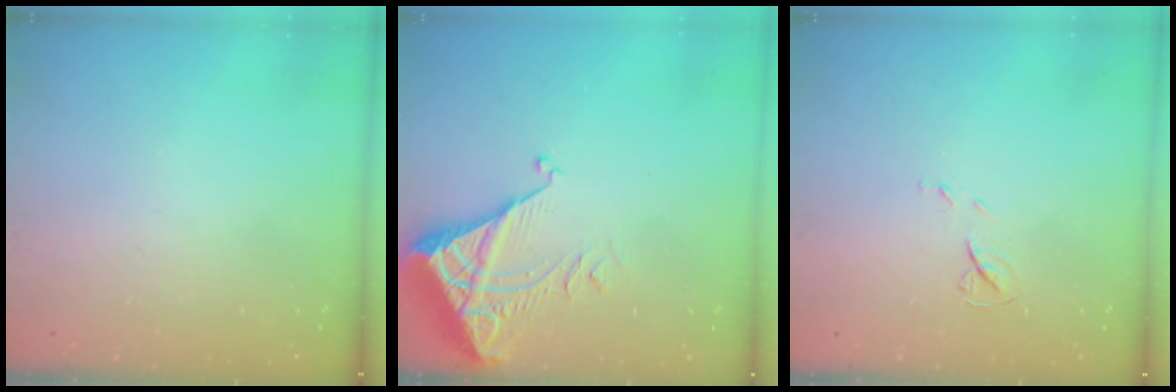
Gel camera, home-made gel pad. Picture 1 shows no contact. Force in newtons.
{"total": 5.4, "press": 5.4, "slide": 0.7}
{"total": 5.7, "press": 5.6, "slide": 0.5}